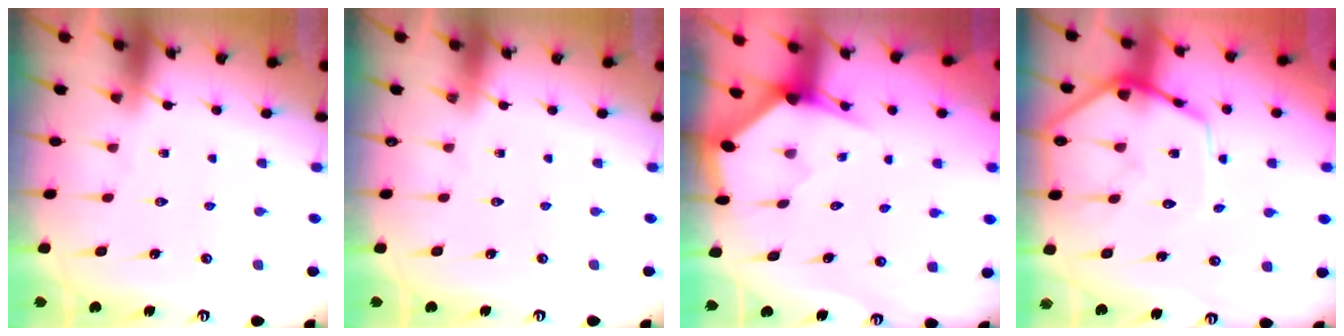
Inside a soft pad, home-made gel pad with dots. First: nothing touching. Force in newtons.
{"total": 0.0}
{"total": 2.7, "press": 2.7, "slide": 0.2}
{"total": 12.9, "press": 12.9, "slide": 1.2}